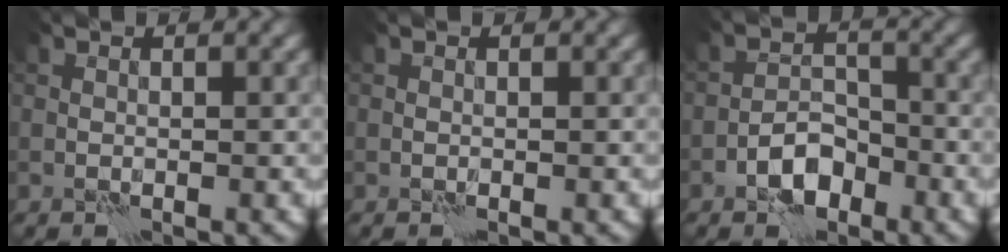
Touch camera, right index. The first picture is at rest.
{"total": 0.0}
{"total": 3.6, "force": [-2.2, 2.0, 2.0], "torque": [-0.027, 0.009, -0.042]}